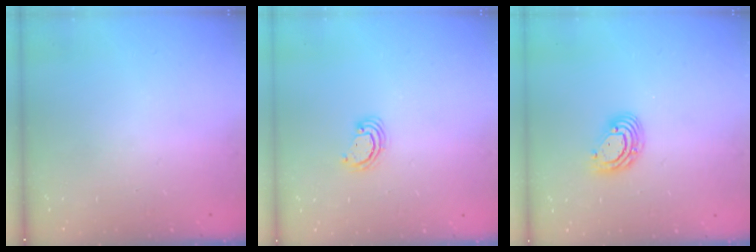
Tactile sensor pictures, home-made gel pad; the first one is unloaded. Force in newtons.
{"total": 2.8, "press": 2.8, "slide": 0.3}
{"total": 7.9, "press": 7.8, "slide": 1.5}